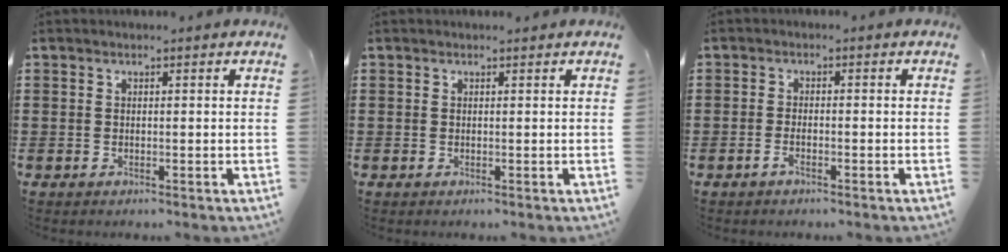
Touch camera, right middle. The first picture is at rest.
{"total": 0.0}
{"total": 1.5, "force": [-0.9, 0.2, 1.2], "torque": [-0.032, -0.008, -0.017]}